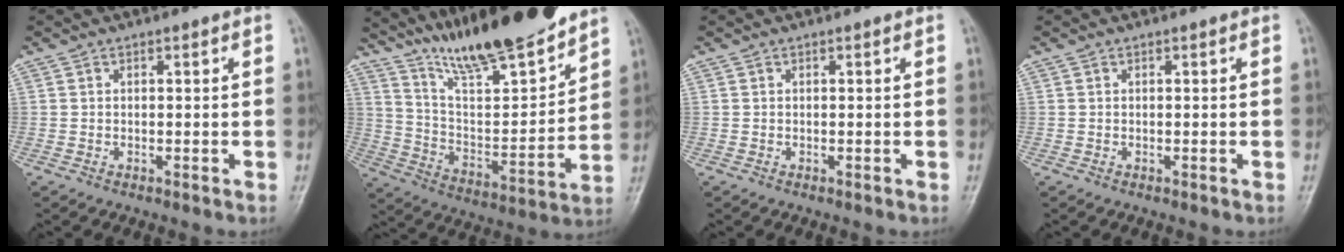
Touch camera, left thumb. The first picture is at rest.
{"total": 20.0, "force": [16.7, 3.3, 10.5], "torque": [-0.138, -0.096, 0.293]}
{"total": 0.0}
{"total": 0.0}